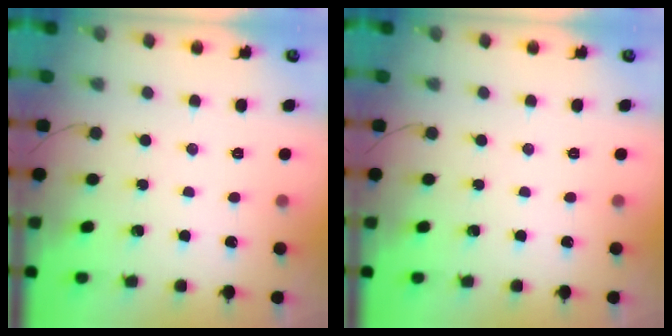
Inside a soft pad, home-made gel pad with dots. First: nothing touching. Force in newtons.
{"total": 0.0}